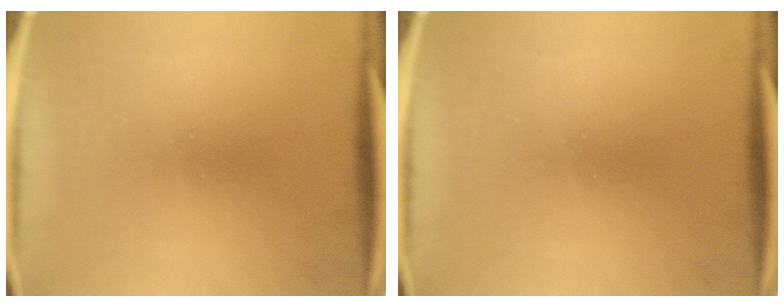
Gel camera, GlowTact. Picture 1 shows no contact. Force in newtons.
{"total": 0.0}